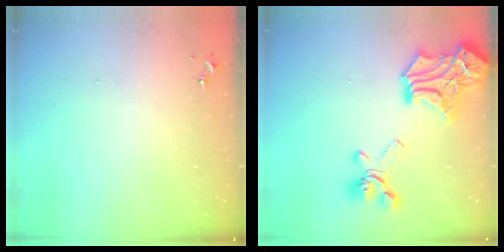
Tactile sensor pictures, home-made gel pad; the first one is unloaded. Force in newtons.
{"total": 24.6, "press": 24.6, "slide": 0.7}